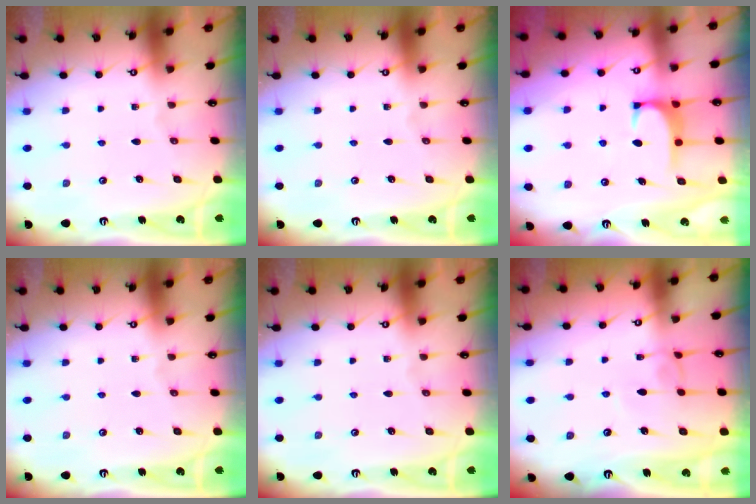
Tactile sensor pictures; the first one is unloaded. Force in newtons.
{"total": 0.0}
{"total": 1.1, "press": 0.8, "slide": 0.8}
{"total": 0.0}
{"total": 0.0}
{"total": 1.2, "press": 1.1, "slide": 0.4}